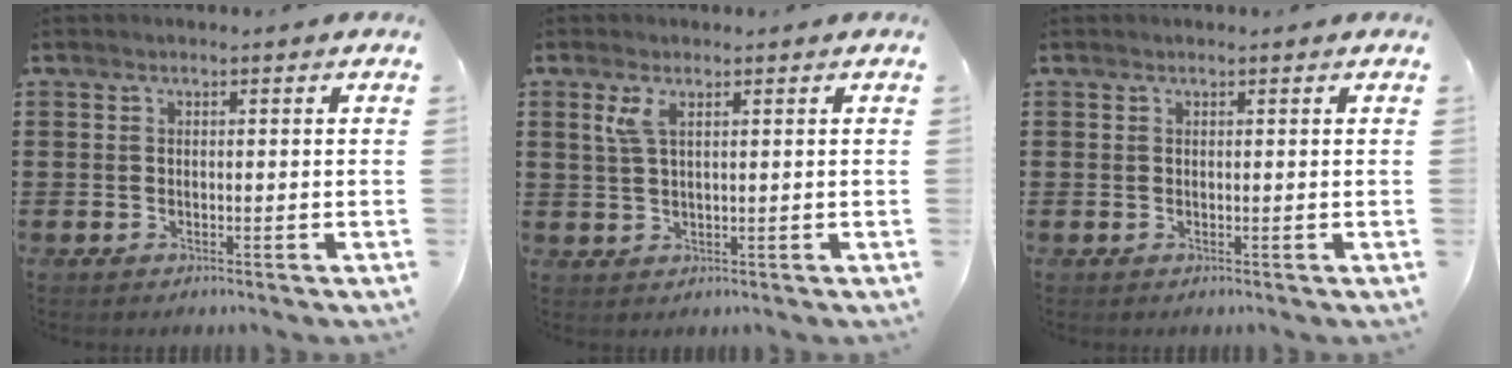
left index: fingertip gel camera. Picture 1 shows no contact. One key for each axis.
{"total": 3.0, "fx": 1.3, "fy": 0.8, "fz": 2.6, "tx": -0.057, "ty": 0.004, "tz": 0.022}
{"total": 0.0}